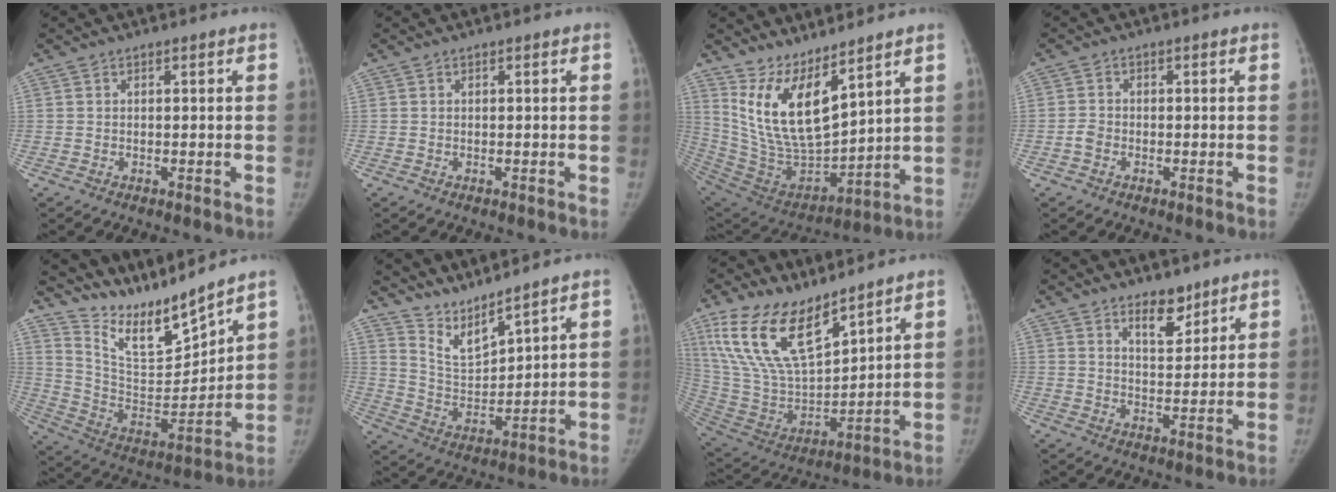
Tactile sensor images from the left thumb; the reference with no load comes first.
{"total": 0.0}
{"total": 15.6, "force": [9.7, 5.4, 10.9], "torque": [-0.180, -0.073, 0.213]}
{"total": 1.9, "force": [-0.8, 1.5, 0.8], "torque": [-0.012, 0.006, -0.020]}
{"total": 14.9, "force": [13.8, 1.8, 5.5], "torque": [-0.066, -0.096, 0.268]}
{"total": 7.5, "force": [7.1, 0.4, 2.5], "torque": [-0.047, -0.062, 0.153]}
{"total": 18.7, "force": [12.8, 7.6, 11.5], "torque": [-0.198, -0.064, 0.260]}
{"total": 5.9, "force": [4.3, 2.7, 3.0], "torque": [-0.024, -0.034, 0.071]}